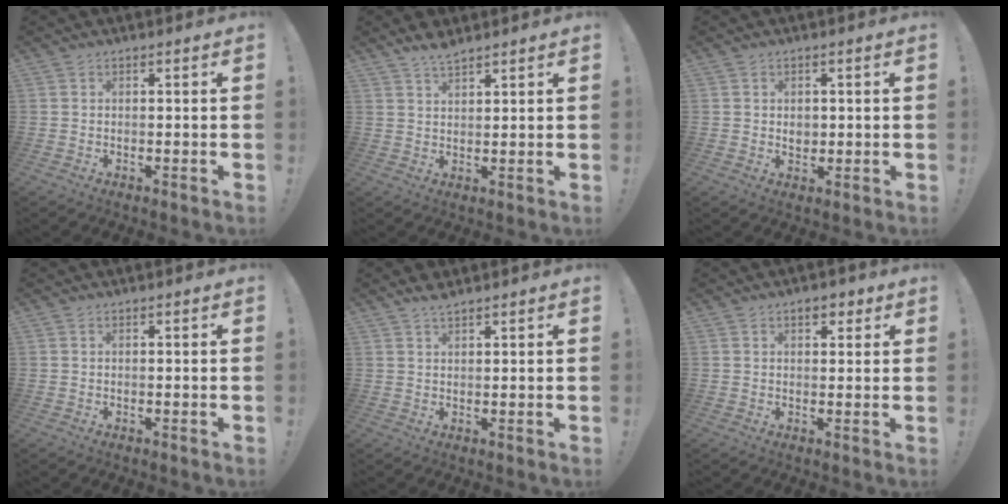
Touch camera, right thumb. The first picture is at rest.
{"total": 4.4, "force": [3.9, 1.0, 1.9], "torque": [-0.028, -0.024, 0.069]}
{"total": 2.8, "force": [0.3, 2.5, 1.1], "torque": [-0.011, -0.001, 0.004]}
{"total": 0.0}
{"total": 2.9, "force": [2.5, 0.5, 1.3], "torque": [-0.020, -0.013, 0.045]}
{"total": 3.7, "force": [2.1, 2.3, 2.1], "torque": [-0.017, -0.005, 0.033]}